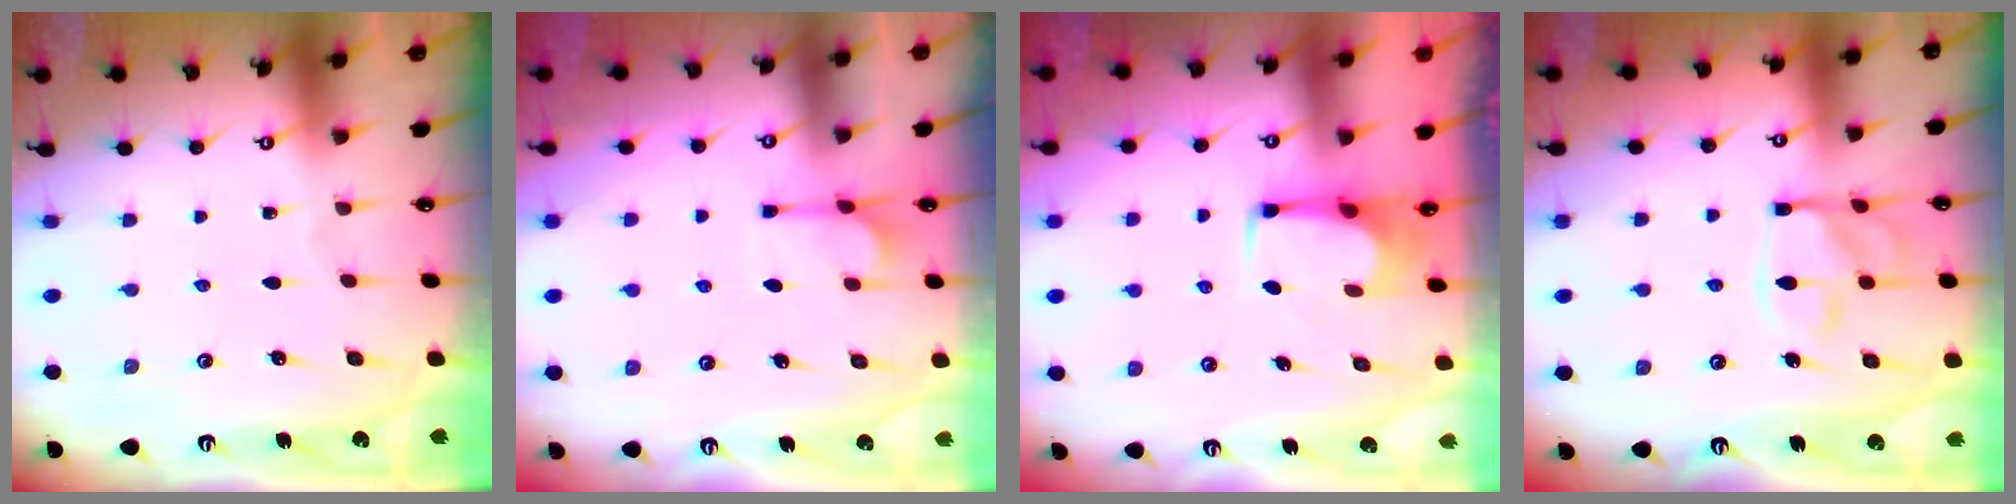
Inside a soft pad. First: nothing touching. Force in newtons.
{"total": 2.2, "press": 1.8, "slide": 1.2}
{"total": 2.5, "press": 2.5, "slide": 0.4}
{"total": 13.9, "press": 13.8, "slide": 1.5}